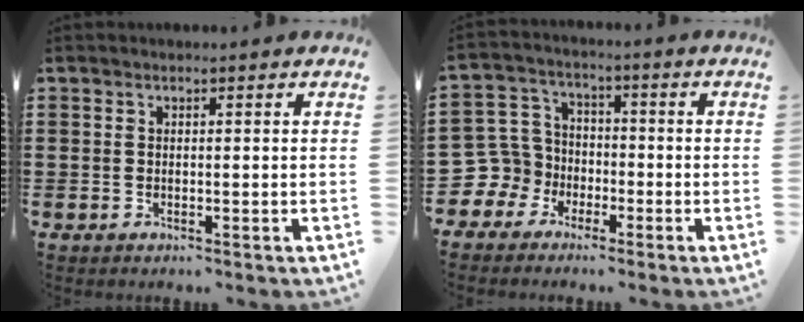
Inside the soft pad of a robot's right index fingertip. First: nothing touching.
{"total": 6.8, "force": [-2.0, 6.5, 0.9], "torque": [-0.085, -0.007, -0.046]}